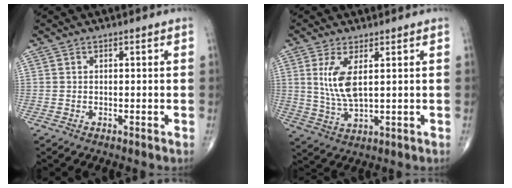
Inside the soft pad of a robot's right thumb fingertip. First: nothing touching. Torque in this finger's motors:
{"motor_torque": [-0.59, 0.84, 0.06, 0.01, 0.23]}